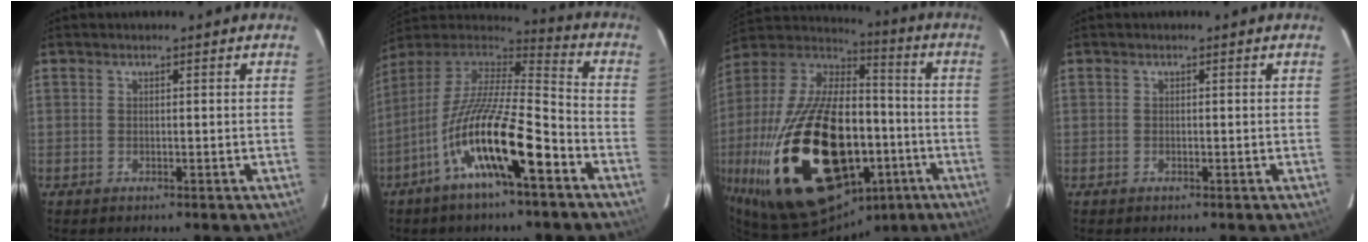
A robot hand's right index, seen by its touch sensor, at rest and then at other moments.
{"total": 19.1, "force": [-9.4, 3.9, 16.2], "torque": [-0.288, -0.026, -0.177]}
{"total": 37.2, "force": [-11.7, 20.0, 29.0], "torque": [-0.572, -0.013, -0.169]}
{"total": 0.0}